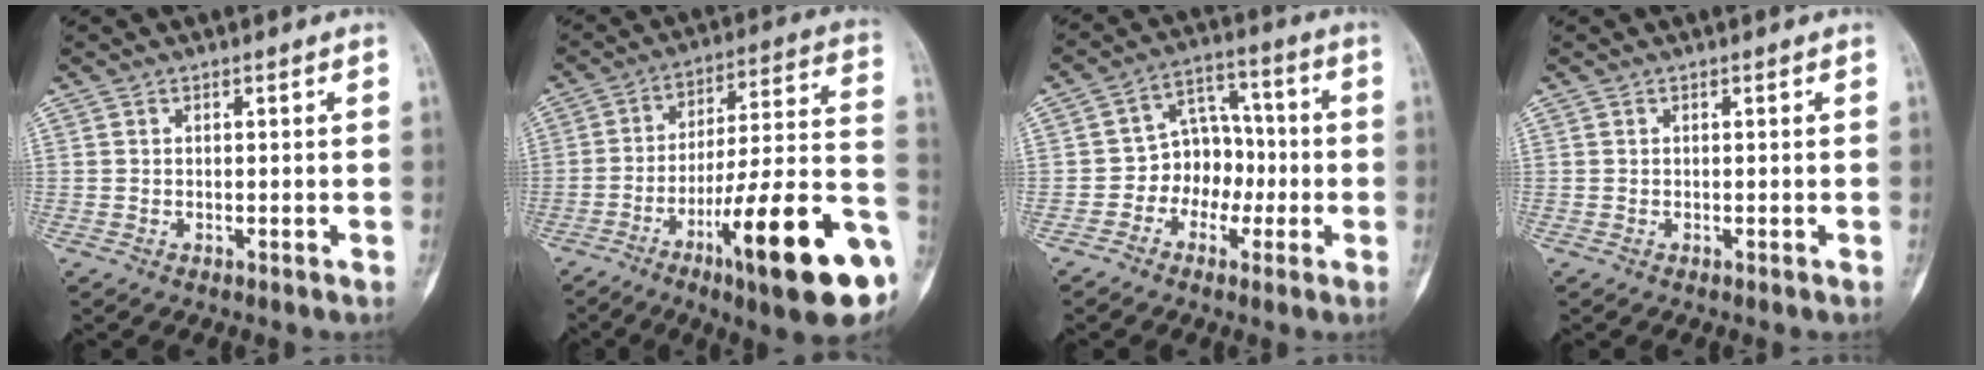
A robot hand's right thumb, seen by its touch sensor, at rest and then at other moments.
{"total": 25.3, "force": [-10.6, 4.8, 22.4], "torque": [-0.285, 0.047, -0.157]}
{"total": 8.9, "force": [-2.3, 7.3, 4.5], "torque": [-0.022, 0.041, -0.051]}
{"total": 0.0}